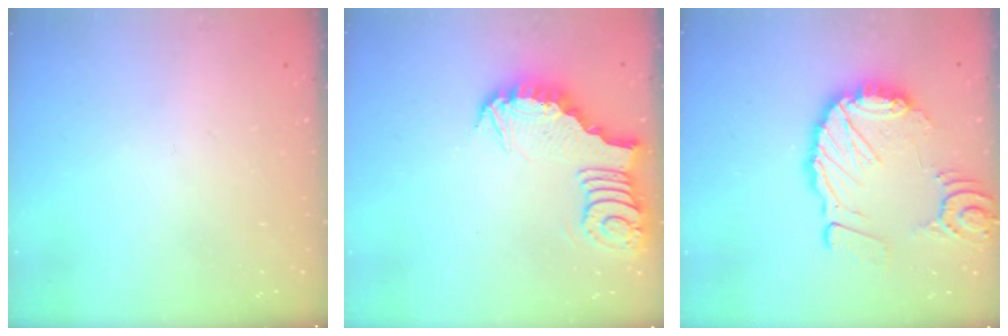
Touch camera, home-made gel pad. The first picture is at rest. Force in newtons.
{"total": 3.9, "press": 3.9, "slide": 0.5}
{"total": 16.0, "press": 15.9, "slide": 1.8}